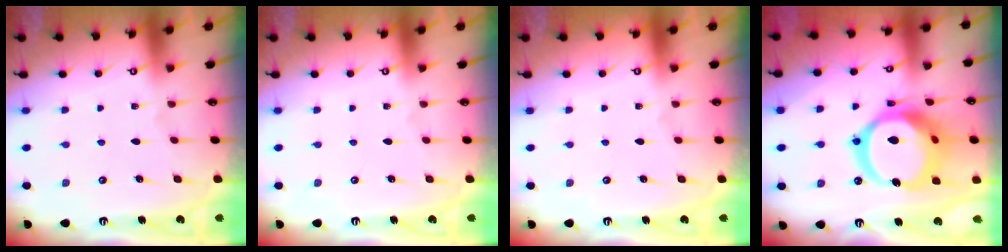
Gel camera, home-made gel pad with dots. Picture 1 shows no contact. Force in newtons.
{"total": 0.0}
{"total": 0.0}
{"total": 24.0, "press": 23.9, "slide": 2.6}